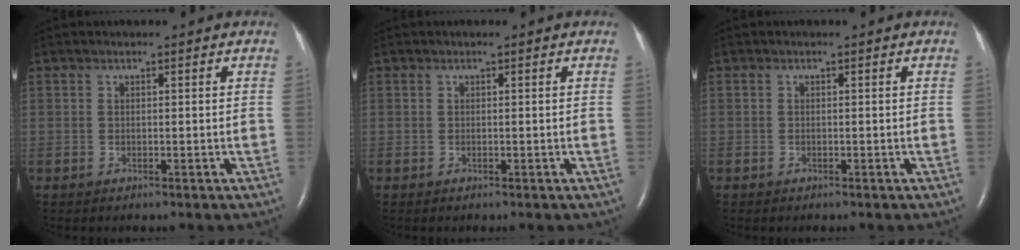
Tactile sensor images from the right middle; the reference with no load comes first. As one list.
[{"total": 0.0}, {"total": 0.0}]